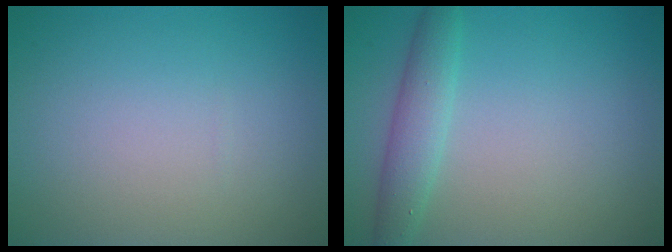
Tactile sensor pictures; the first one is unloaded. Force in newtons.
{"total": 2.8, "press": 2.8, "slide": 0.1}